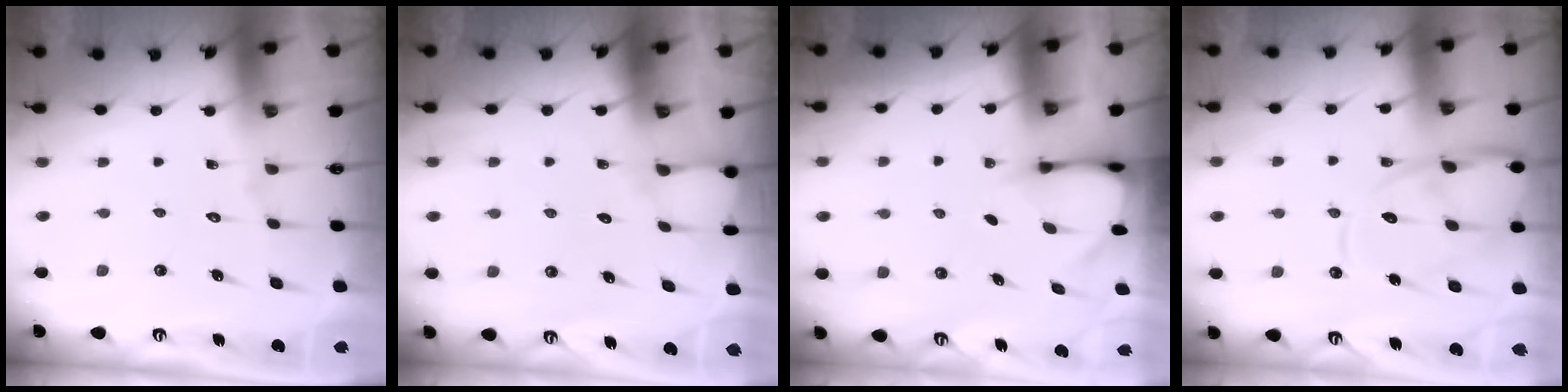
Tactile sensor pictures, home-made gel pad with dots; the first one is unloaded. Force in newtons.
{"total": 3.8, "press": 3.8, "slide": 0.3}
{"total": 2.8, "press": 2.8, "slide": 0.2}
{"total": 13.0, "press": 12.9, "slide": 1.4}